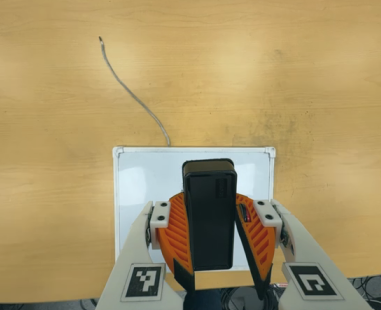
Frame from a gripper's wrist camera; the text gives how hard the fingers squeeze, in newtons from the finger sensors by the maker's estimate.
{"total": 7.3, "left": 8.0, "right": 6.5}